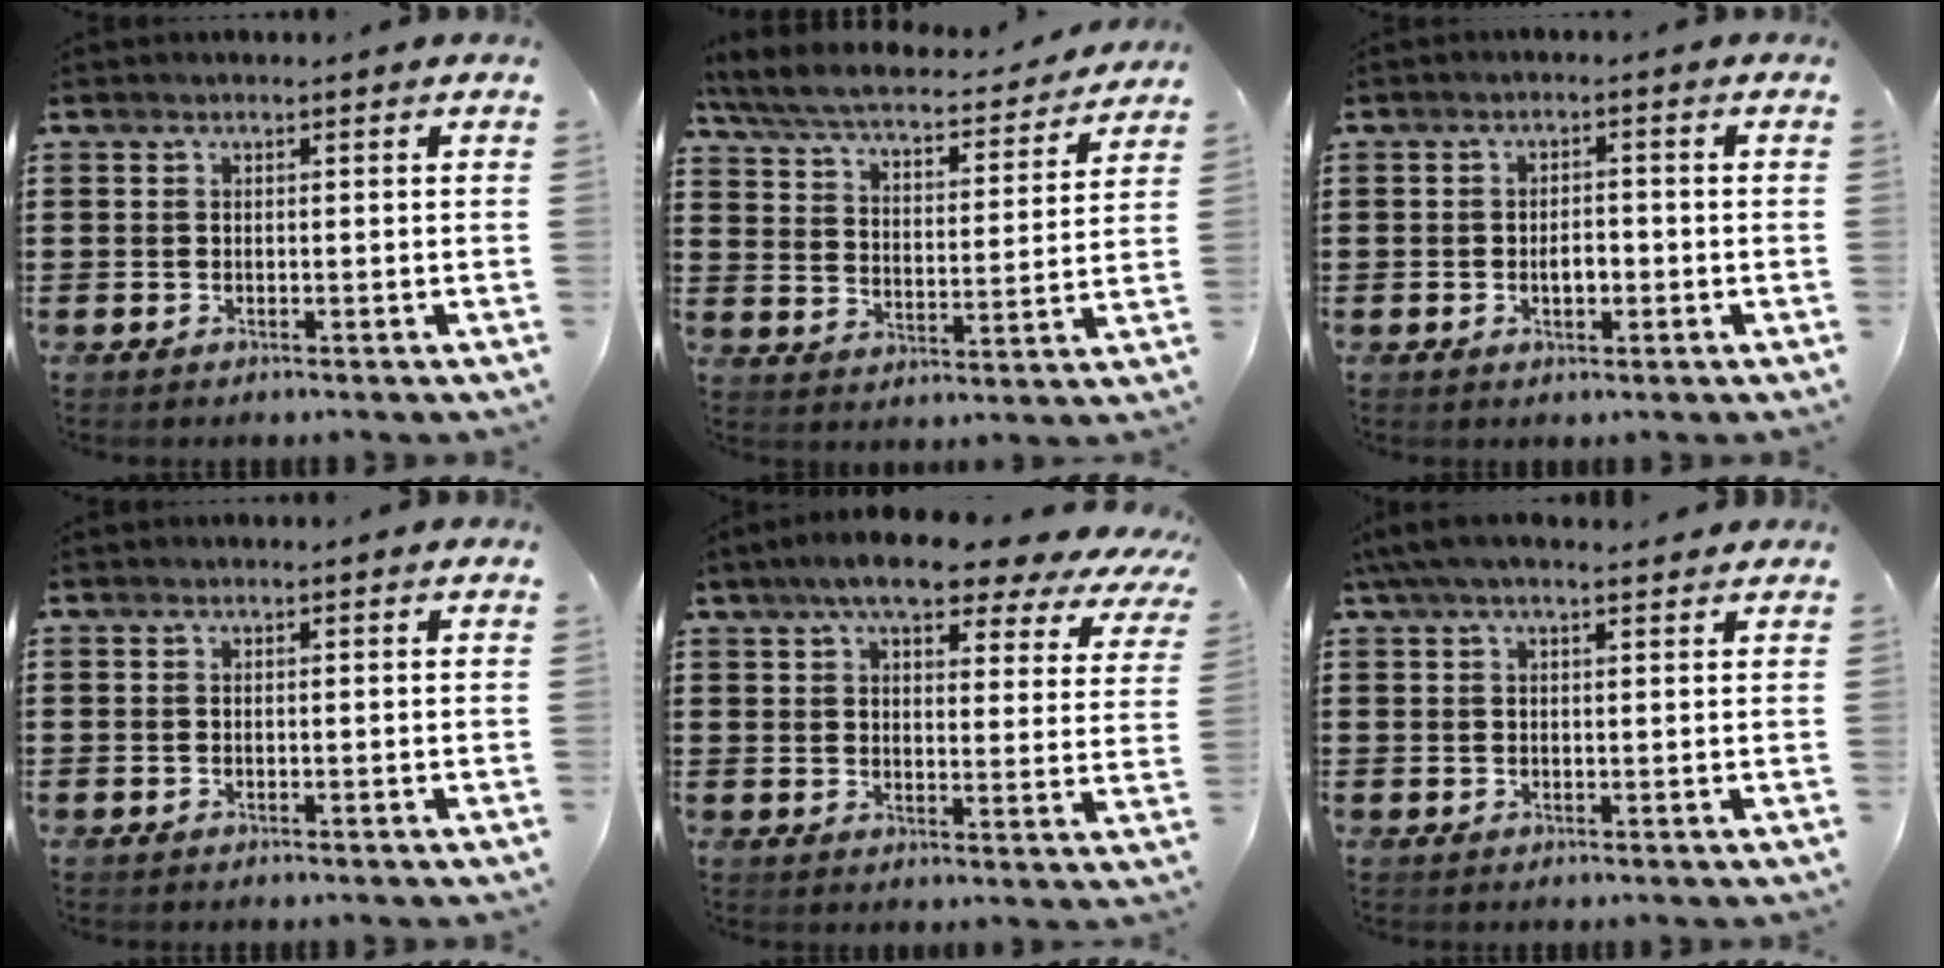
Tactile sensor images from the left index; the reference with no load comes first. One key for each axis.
{"total": 5.7, "fx": 5.3, "fy": 0.5, "fz": 2.2, "tx": -0.068, "ty": -0.034, "tz": 0.086}
{"total": 2.9, "fx": -0.8, "fy": 1.4, "fz": 2.4, "tx": -0.047, "ty": 0.003, "tz": -0.016}
{"total": 0.0}
{"total": 8.2, "fx": 6.8, "fy": 1.7, "fz": 4.2, "tx": -0.091, "ty": -0.028, "tz": 0.117}
{"total": 3.8, "fx": 2.5, "fy": 1.2, "fz": 2.6, "tx": -0.056, "ty": 0.006, "tz": 0.047}